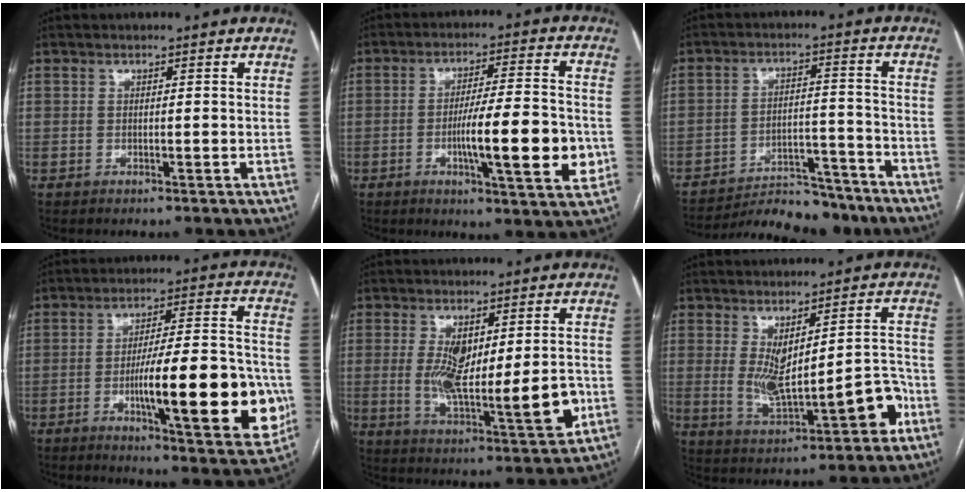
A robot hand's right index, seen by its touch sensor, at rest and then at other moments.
{"total": 13.5, "force": [-3.1, 1.5, 13.0], "torque": [-0.200, -0.003, -0.047]}
{"total": 13.7, "force": [-12.9, 3.0, 3.3], "torque": [-0.046, 0.016, -0.184]}
{"total": 20.8, "force": [-5.2, 3.5, 19.8], "torque": [-0.256, 0.005, -0.066]}
{"total": 14.6, "force": [-1.1, 4.0, 14.0], "torque": [-0.232, -0.007, -0.003]}
{"total": 10.8, "force": [-1.5, 3.3, 10.2], "torque": [-0.154, 0.014, -0.002]}